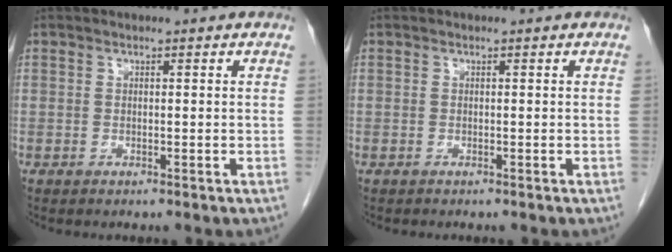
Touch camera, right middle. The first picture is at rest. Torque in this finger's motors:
{"motor_torque": [-0.26, 0.03, -0.04, -0.01]}